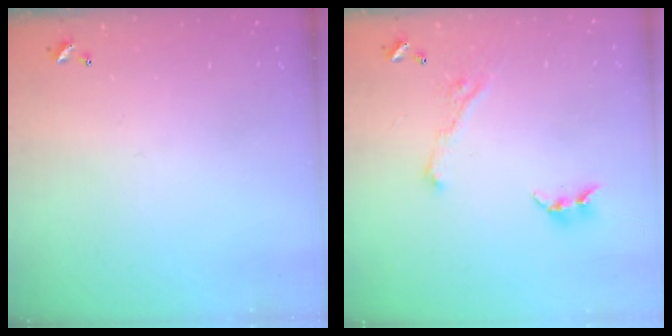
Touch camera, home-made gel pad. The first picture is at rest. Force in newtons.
{"total": 3.7, "press": 3.6, "slide": 0.7}